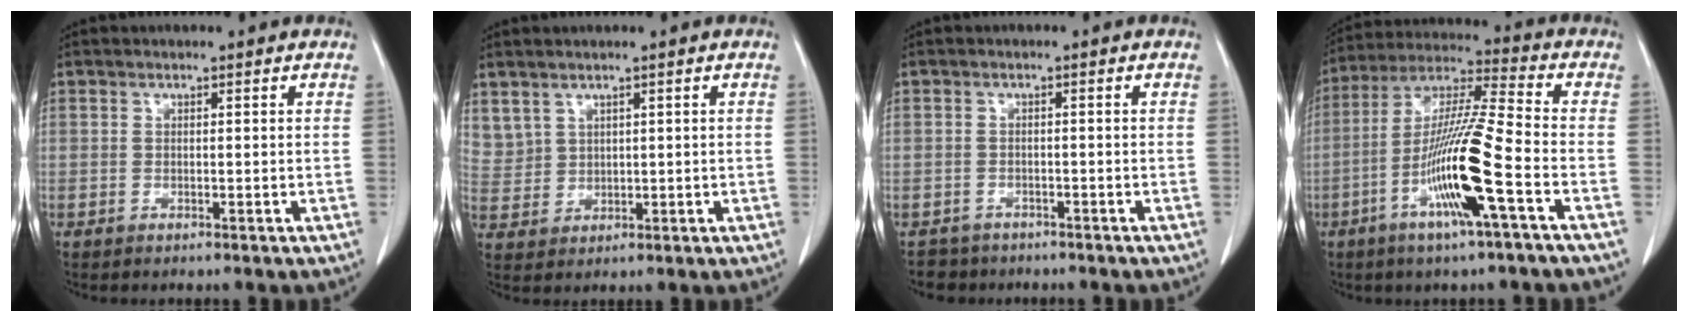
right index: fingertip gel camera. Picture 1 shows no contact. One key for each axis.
{"total": 5.6, "fx": 3.3, "fy": 4.3, "fz": 1.3, "tx": -0.040, "ty": 0.012, "tz": 0.085}
{"total": 3.0, "fx": -2.3, "fy": 1.7, "fz": -0.7, "tx": 0.003, "ty": 0.003, "tz": -0.041}
{"total": 14.8, "fx": -5.4, "fy": -0.2, "fz": 13.8, "tx": -0.274, "ty": -0.006, "tz": -0.106}